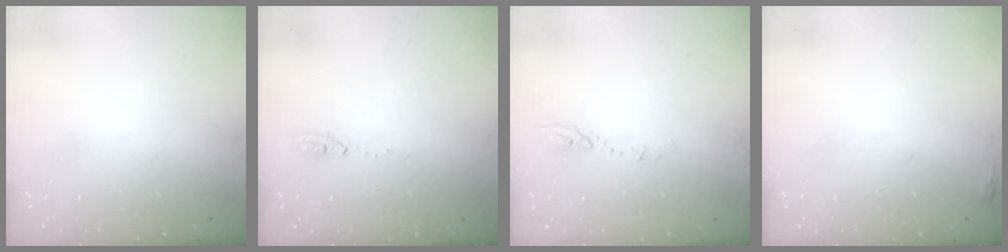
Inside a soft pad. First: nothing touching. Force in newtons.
{"total": 11.2, "press": 5.8, "slide": 9.6}
{"total": 4.5, "press": 4.4, "slide": 0.5}
{"total": 2.0, "press": 2.0, "slide": 0.5}